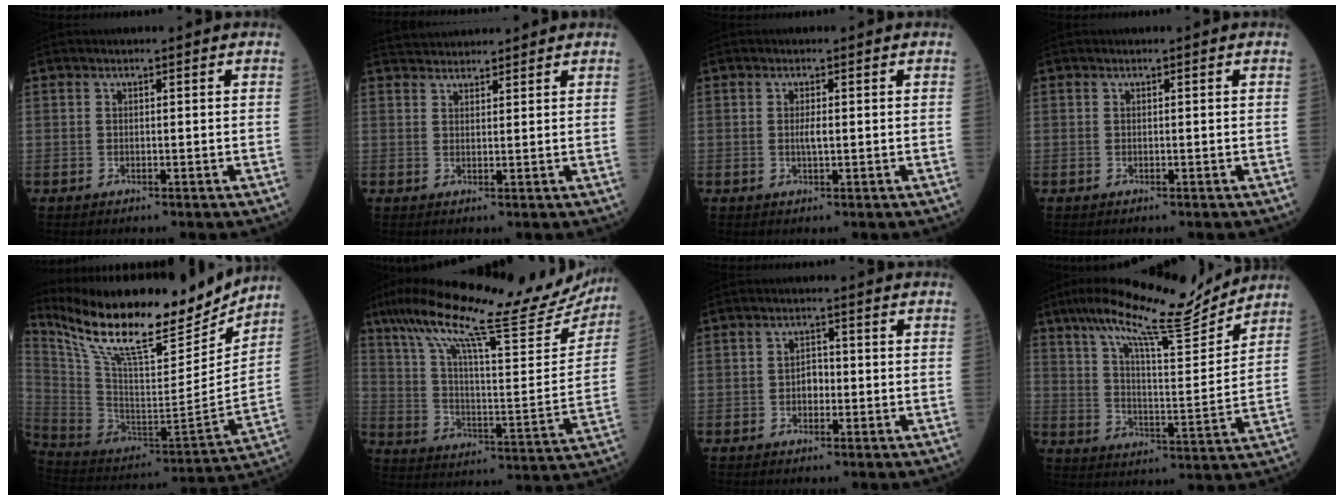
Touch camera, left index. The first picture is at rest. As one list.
[{"total": 5.6, "force": [5.4, 0.9, 1.0], "torque": [-0.017, 0.036, 0.087]}, {"total": 1.5, "force": [0.0, 0.3, 1.5], "torque": [-0.032, 0.000, 0.002]}, {"total": 0.0}, {"total": 24.3, "force": [19.6, 5.4, 13.3], "torque": [-0.245, -0.013, 0.323]}, {"total": 27.8, "force": [23.3, 3.2, 14.8], "torque": [-0.252, -0.020, 0.327]}, {"total": 2.2, "force": [-0.5, 1.4, 1.6], "torque": [-0.022, 0.007, -0.011]}, {"total": 16.2, "force": [14.0, 1.2, 8.2], "torque": [-0.143, 0.000, 0.217]}]